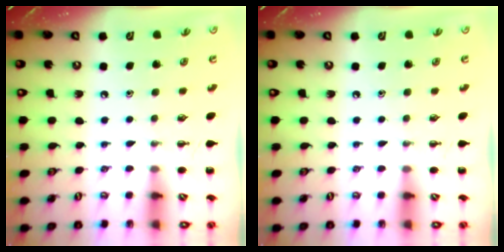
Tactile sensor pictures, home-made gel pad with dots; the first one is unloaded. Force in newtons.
{"total": 0.0}